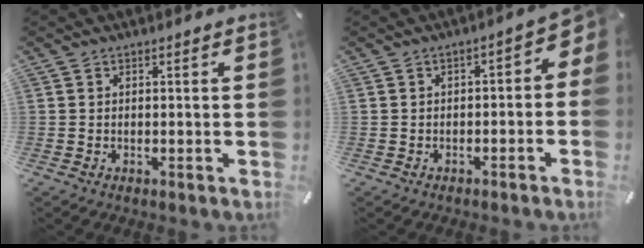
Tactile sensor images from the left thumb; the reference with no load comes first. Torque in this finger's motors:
{"motor_torque": [0.41, 0.15, 0.16, -0.06, 0.05]}